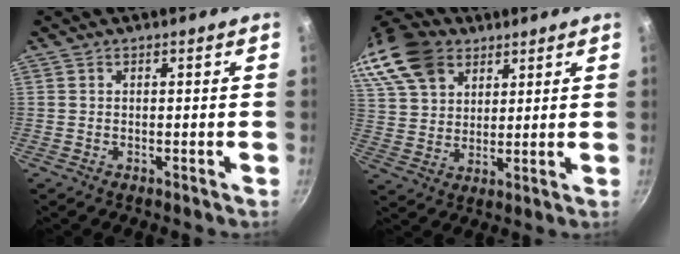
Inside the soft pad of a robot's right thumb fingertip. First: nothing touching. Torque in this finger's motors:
{"motor_torque": [-0.75, 1.00, 0.31, -0.20, 0.27]}